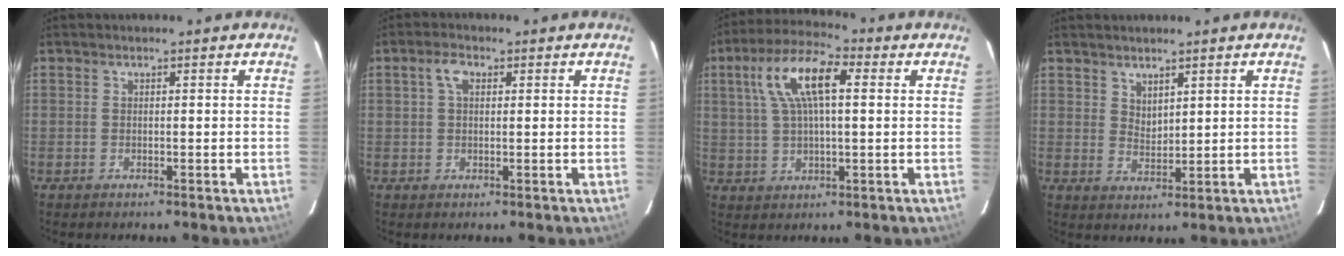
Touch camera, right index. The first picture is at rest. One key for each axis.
{"total": 2.9, "fx": 0.9, "fy": 1.7, "fz": 2.2, "tx": -0.043, "ty": 0.010, "tz": 0.017}
{"total": 11.9, "fx": 3.5, "fy": 4.3, "fz": 10.5, "tx": -0.203, "ty": 0.028, "tz": 0.061}
{"total": 3.1, "fx": 2.5, "fy": 1.4, "fz": 1.2, "tx": -0.017, "ty": 0.000, "tz": 0.048}